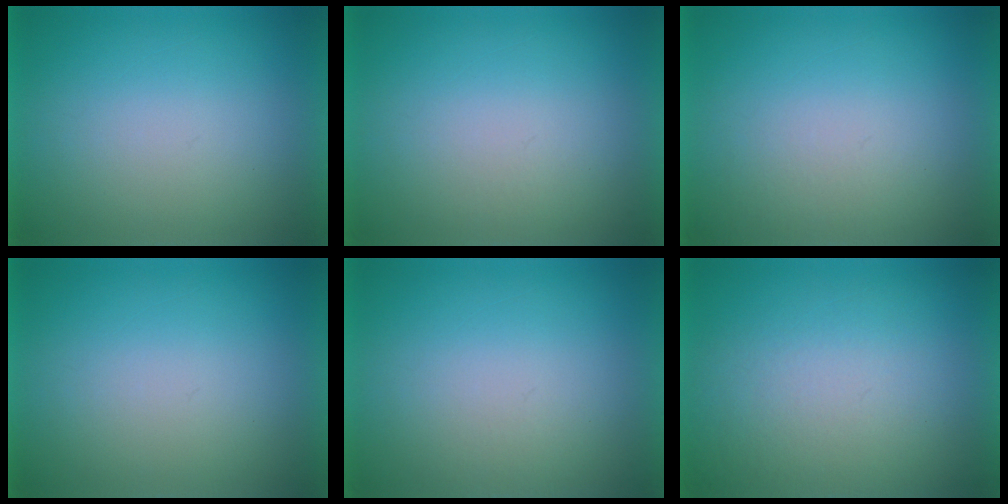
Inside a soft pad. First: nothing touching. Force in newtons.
{"total": 1.2}
{"total": 1.2}
{"total": 0.0}
{"total": 1.2}
{"total": 4.2}